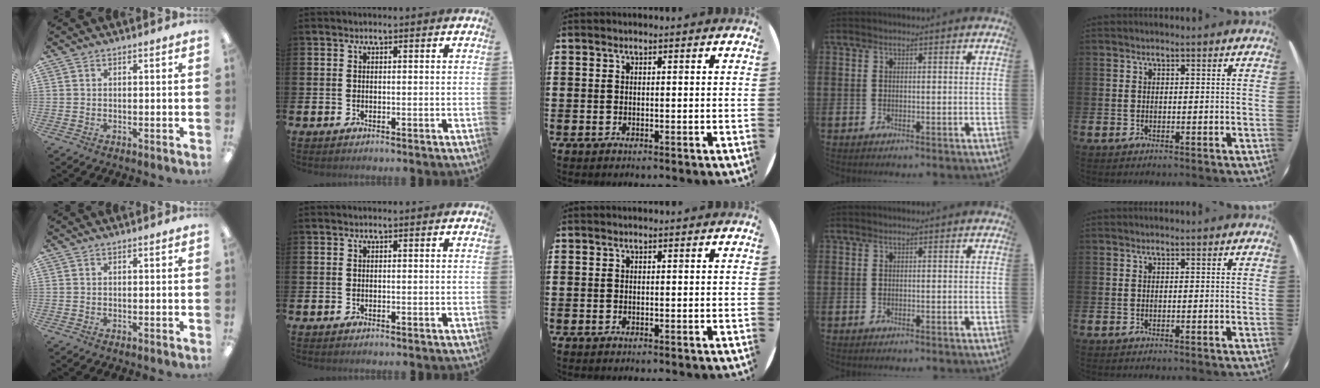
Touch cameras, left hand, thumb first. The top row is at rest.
{}